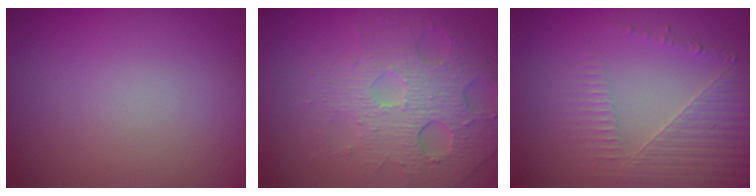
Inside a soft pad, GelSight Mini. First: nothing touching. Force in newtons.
{"total": 4.8, "press": 4.0, "slide": 2.5}
{"total": 4.4, "press": 2.9, "slide": 3.3}